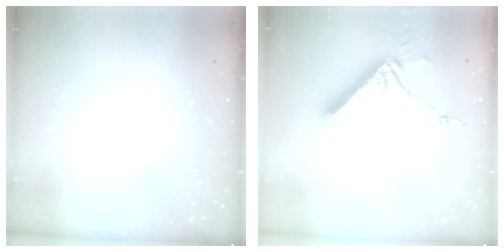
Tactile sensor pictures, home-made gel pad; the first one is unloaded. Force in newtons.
{"total": 14.5, "press": 14.4, "slide": 1.8}